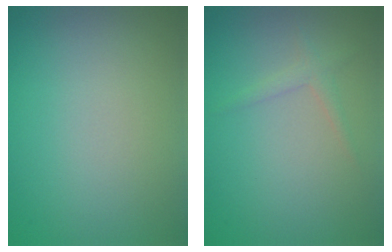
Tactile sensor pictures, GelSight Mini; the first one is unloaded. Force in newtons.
{"total": 1.2, "press": 1.1, "slide": 0.1}